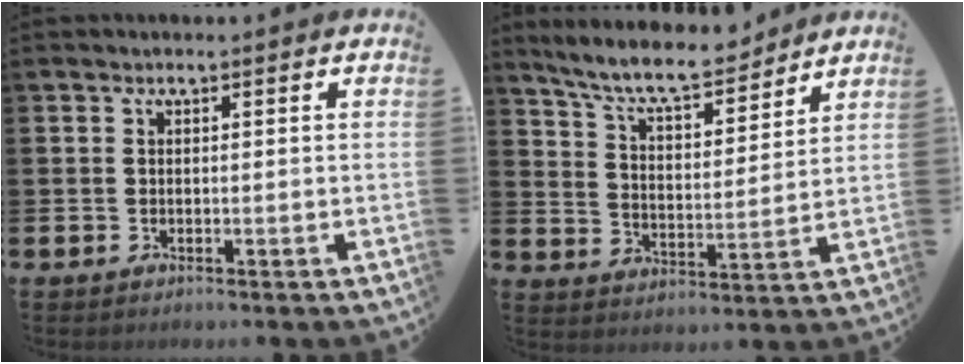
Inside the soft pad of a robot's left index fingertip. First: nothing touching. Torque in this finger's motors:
{"motor_torque": [1.03, -1.11, 0.50, 0.21]}